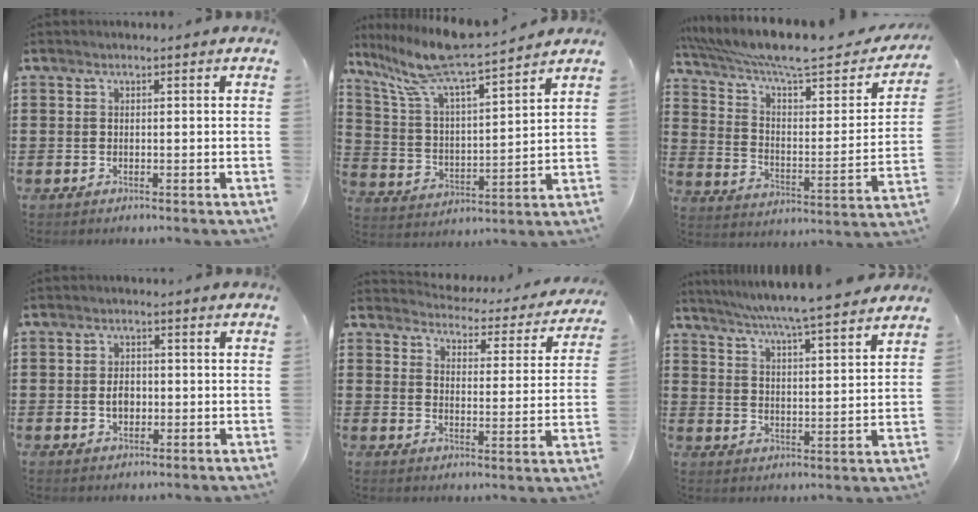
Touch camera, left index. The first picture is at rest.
{"total": 9.9, "force": [8.8, 0.1, 4.5], "torque": [-0.124, -0.059, 0.149]}
{"total": 9.3, "force": [7.4, 1.2, 5.5], "torque": [-0.129, -0.055, 0.122]}
{"total": 2.8, "force": [-0.2, 1.8, 2.2], "torque": [-0.036, 0.000, -0.007]}
{"total": 3.3, "force": [3.3, 0.2, 0.3], "torque": [-0.022, -0.036, 0.048]}
{"total": 6.0, "force": [5.5, -1.4, 2.0], "torque": [-0.062, -0.043, 0.090]}